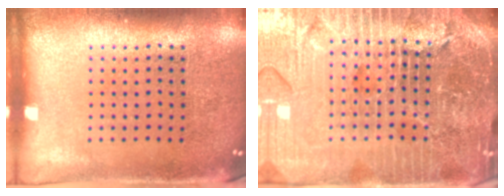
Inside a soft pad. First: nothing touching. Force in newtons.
{"total": 5.9, "press": 5.3, "slide": 2.8}